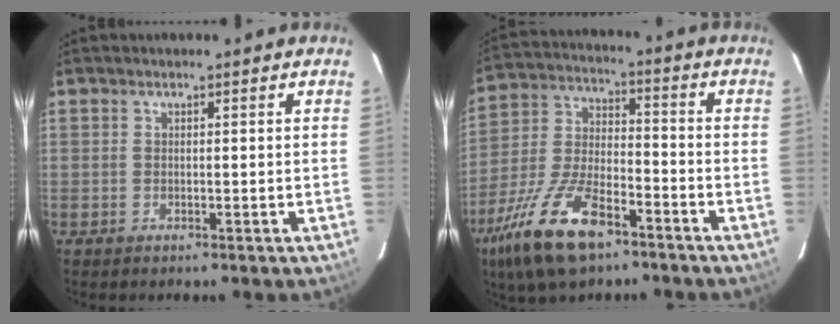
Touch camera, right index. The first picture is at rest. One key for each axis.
{"total": 17.5, "fx": -11.0, "fy": 6.9, "fz": 11.9, "tx": -0.260, "ty": -0.022, "tz": -0.207}